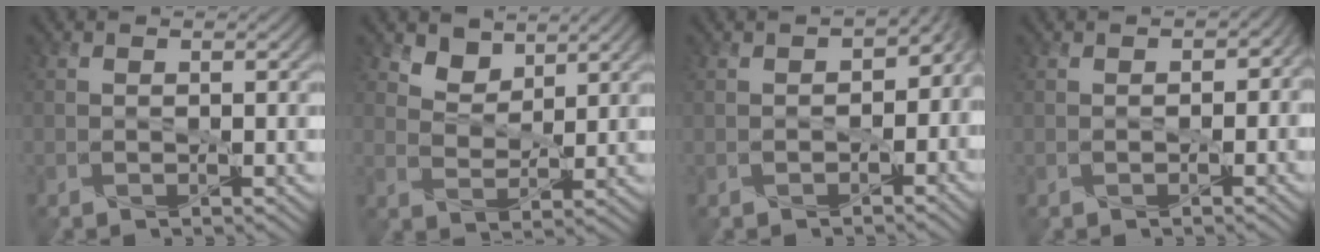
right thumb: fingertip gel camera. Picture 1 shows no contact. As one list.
[{"total": 4.0, "force": [2.9, 2.2, 1.6], "torque": [-0.047, -0.006, 0.054]}, {"total": 4.2, "force": [-0.8, 3.1, 2.7], "torque": [-0.030, -0.007, -0.009]}, {"total": 1.2, "force": [-0.3, 1.1, 0.4], "torque": [-0.007, -0.002, -0.003]}]